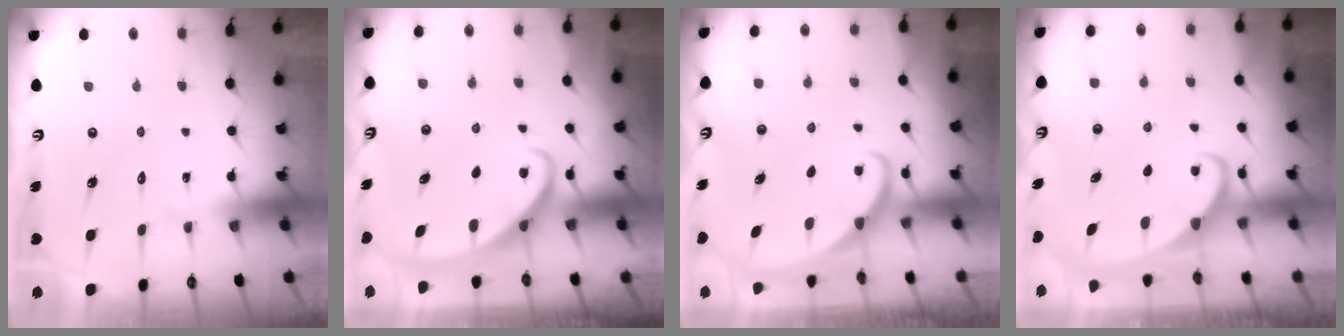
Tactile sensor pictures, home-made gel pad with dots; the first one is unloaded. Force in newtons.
{"total": 2.8, "press": 2.8, "slide": 0.4}
{"total": 1.3, "press": 1.3, "slide": 0.0}
{"total": 2.0, "press": 2.0, "slide": 0.3}